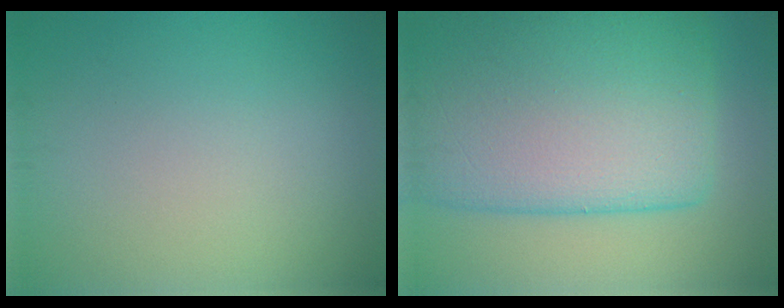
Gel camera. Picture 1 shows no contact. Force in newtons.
{"total": 14.8, "press": 14.8, "slide": 0.4}